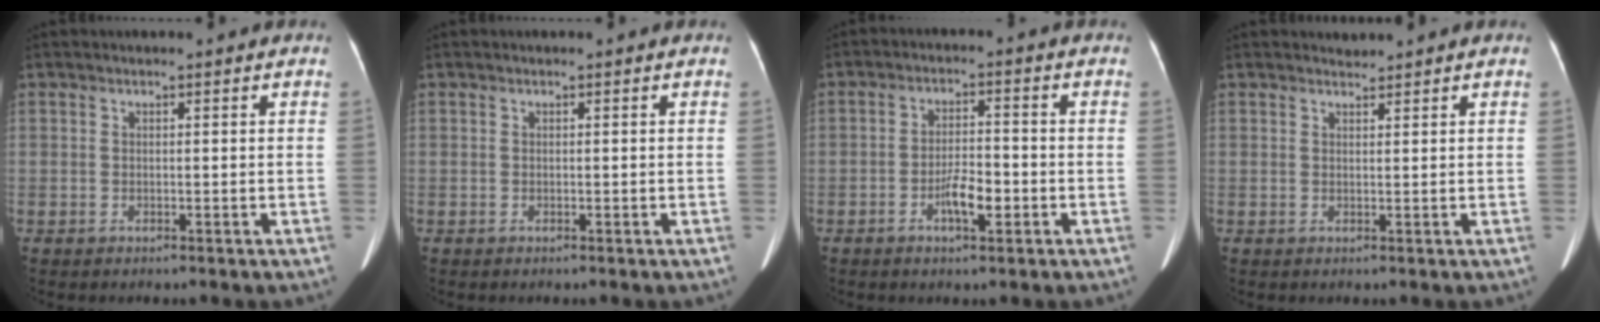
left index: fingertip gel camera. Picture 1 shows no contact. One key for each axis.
{"total": 0.0}
{"total": 4.8, "fx": -2.0, "fy": 1.4, "fz": 4.1, "tx": -0.079, "ty": 0.003, "tz": -0.033}
{"total": 0.9, "fx": 0.8, "fy": -0.1, "fz": -0.3, "tx": -0.007, "ty": -0.002, "tz": 0.015}